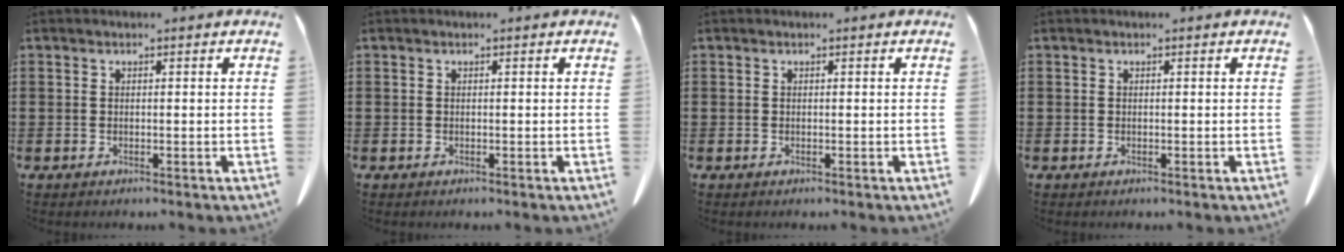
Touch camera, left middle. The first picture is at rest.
{"total": 0.0}
{"total": 0.0}
{"total": 0.0}